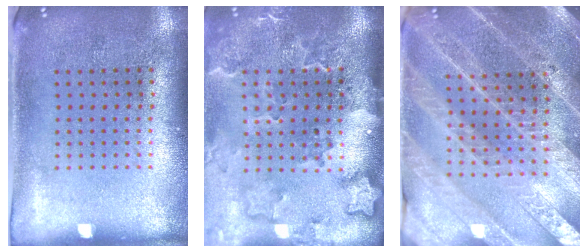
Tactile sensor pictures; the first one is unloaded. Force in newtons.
{"total": 2.9, "press": 2.2, "slide": 1.8}
{"total": 3.7, "press": 3.4, "slide": 1.3}